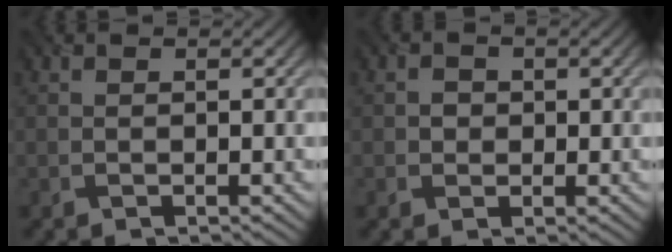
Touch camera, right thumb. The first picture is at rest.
{"total": 1.6, "force": [0.0, 1.5, 0.4], "torque": [-0.005, -0.002, -0.004]}